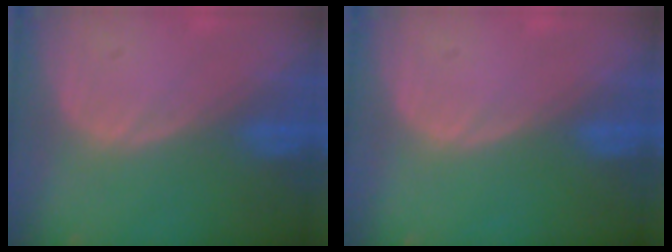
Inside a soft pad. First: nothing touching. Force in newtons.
{"total": 0.0}